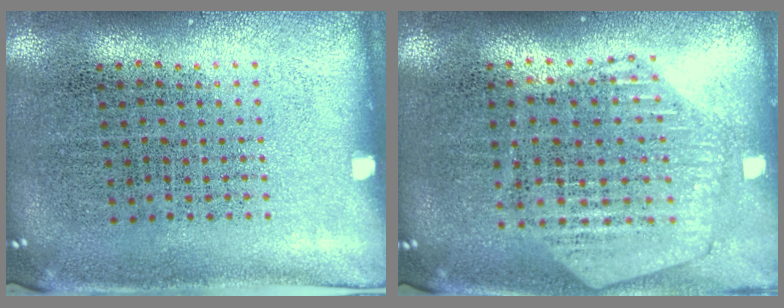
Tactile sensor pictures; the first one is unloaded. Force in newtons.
{"total": 1.2, "press": 1.2, "slide": 0.2}